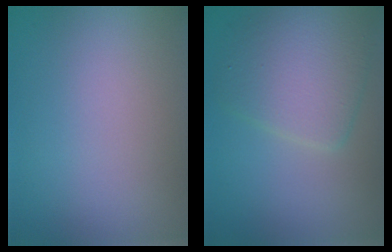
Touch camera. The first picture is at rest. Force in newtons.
{"total": 4.7, "press": 4.7, "slide": 0.2}